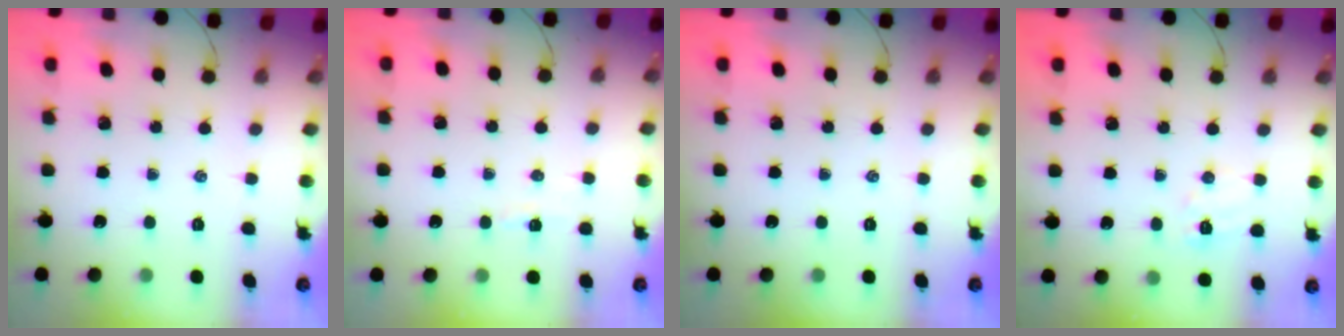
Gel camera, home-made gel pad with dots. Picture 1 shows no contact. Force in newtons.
{"total": 2.8, "press": 2.7, "slide": 0.7}
{"total": 0.0}
{"total": 5.3, "press": 5.2, "slide": 1.1}